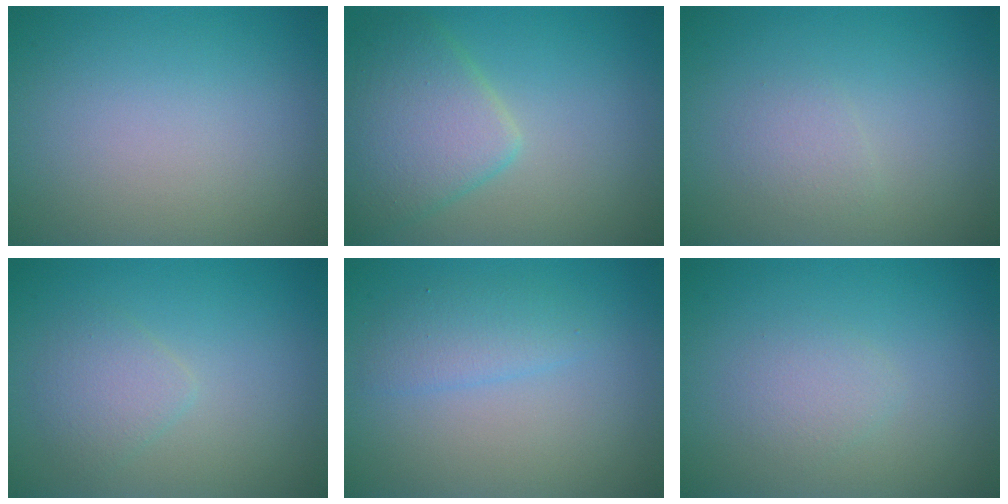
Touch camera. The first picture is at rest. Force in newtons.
{"total": 5.3, "press": 5.3, "slide": 0.3}
{"total": 1.3, "press": 1.3, "slide": 0.2}
{"total": 2.0, "press": 1.9, "slide": 0.1}
{"total": 2.0, "press": 2.0, "slide": 0.1}
{"total": 1.4, "press": 1.4, "slide": 0.0}